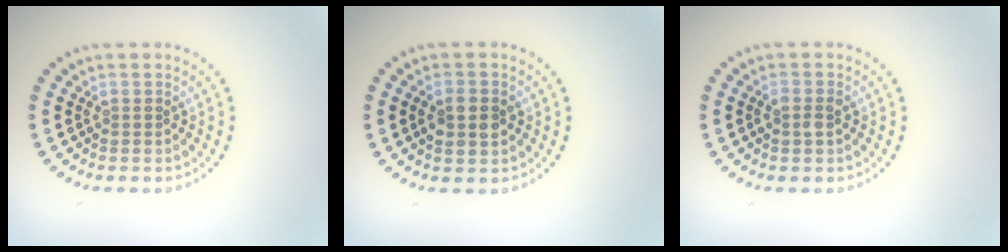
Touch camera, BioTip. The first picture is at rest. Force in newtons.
{"total": 2.8, "press": 2.8, "slide": 0.1}
{"total": 1.3, "press": 1.3, "slide": 0.4}